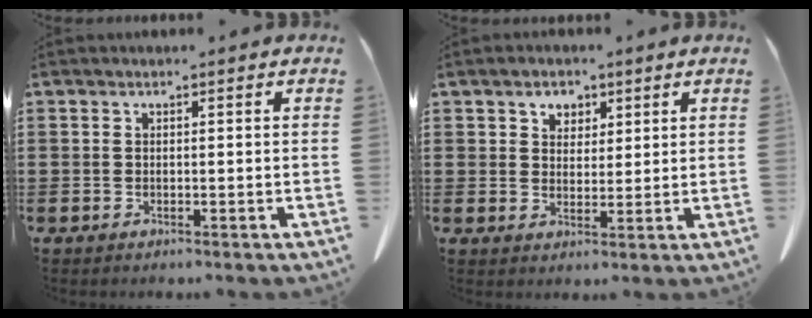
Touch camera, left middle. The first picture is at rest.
{"total": 3.1, "force": [1.9, 2.4, 0.6], "torque": [-0.016, 0.009, 0.032]}